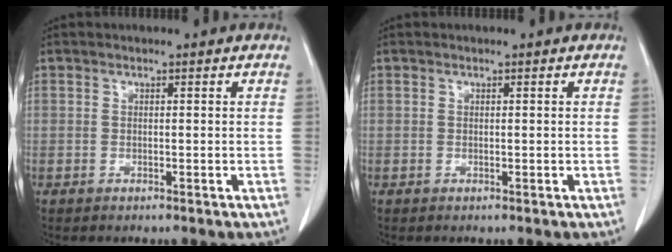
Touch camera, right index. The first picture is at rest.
{"total": 0.0}